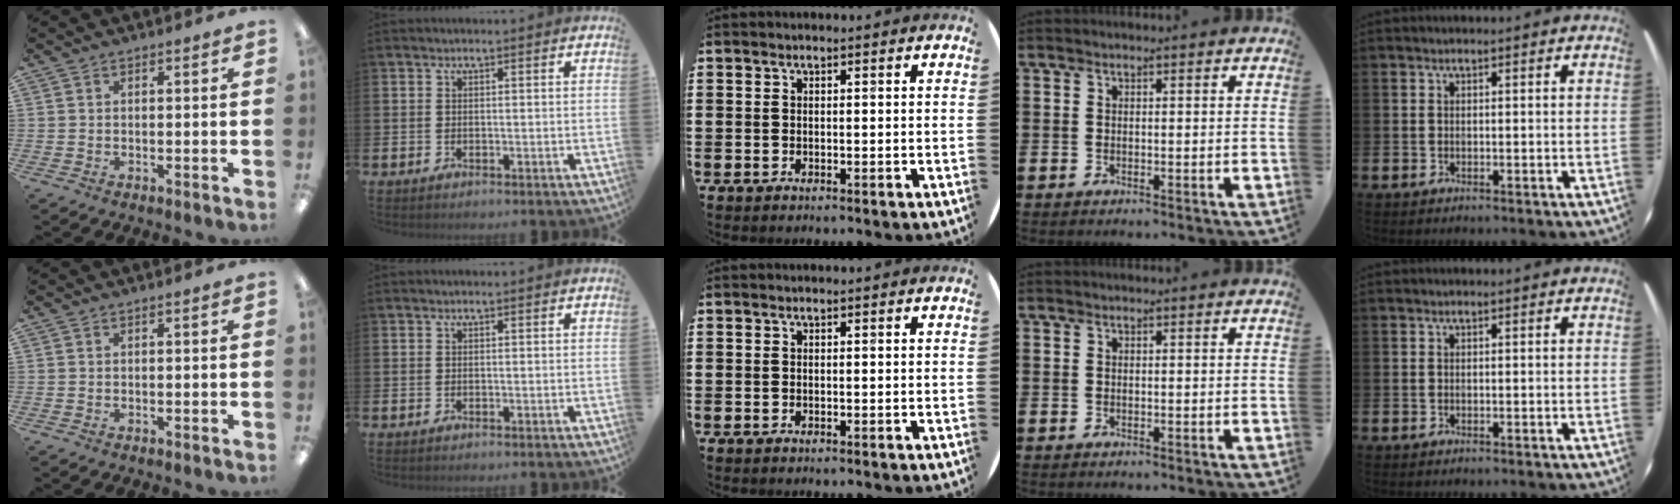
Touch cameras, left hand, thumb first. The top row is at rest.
{}